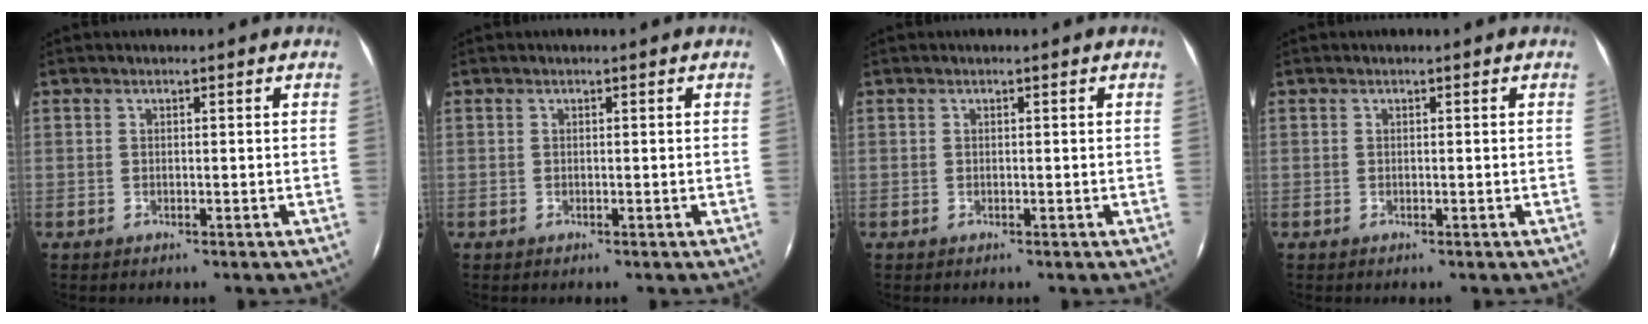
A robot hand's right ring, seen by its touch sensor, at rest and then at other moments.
{"total": 0.0}
{"total": 0.0}
{"total": 0.0}